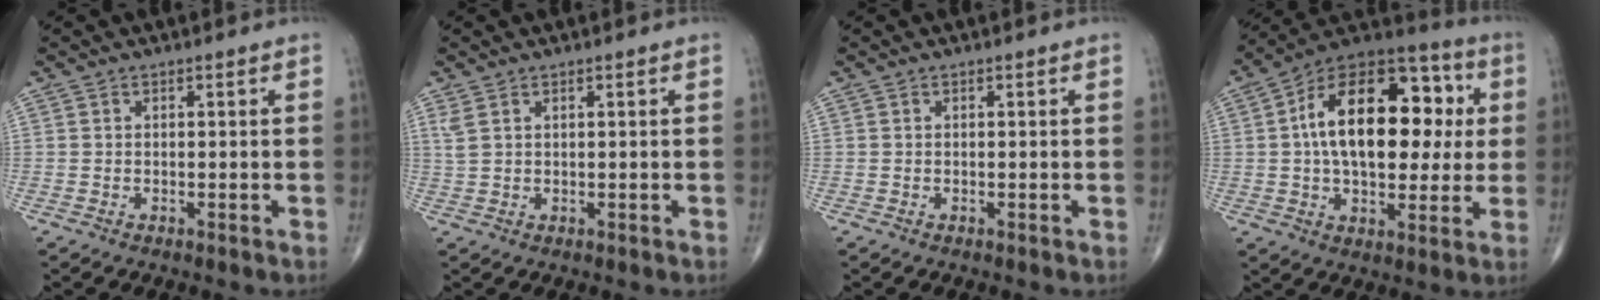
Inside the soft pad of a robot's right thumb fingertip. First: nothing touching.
{"total": 1.9, "force": [1.2, 0.7, 1.3], "torque": [-0.036, 0.005, 0.034]}
{"total": 0.0}
{"total": 24.0, "force": [3.3, 13.5, 19.6], "torque": [-0.280, 0.025, 0.041]}